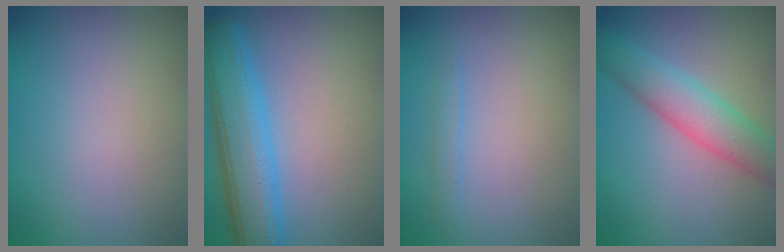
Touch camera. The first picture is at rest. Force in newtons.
{"total": 6.3, "press": 6.3, "slide": 0.1}
{"total": 0.9, "press": 0.9, "slide": 0.1}
{"total": 4.6, "press": 4.6, "slide": 0.2}